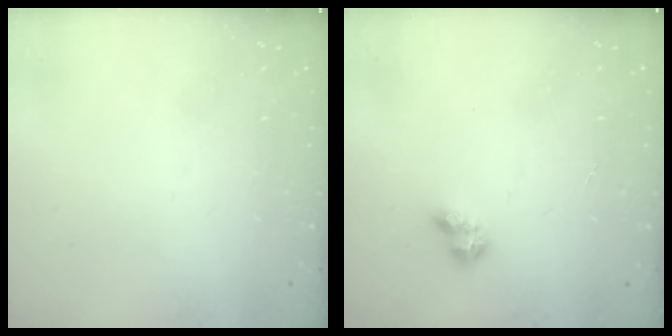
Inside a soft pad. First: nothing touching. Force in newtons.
{"total": 3.4, "press": 3.4, "slide": 0.5}